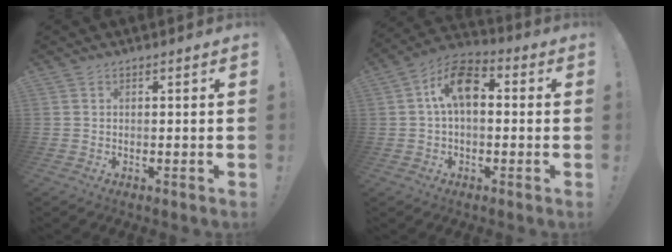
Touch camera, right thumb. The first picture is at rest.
{"total": 10.9, "force": [2.2, 6.4, 8.5], "torque": [-0.149, 0.009, 0.043]}